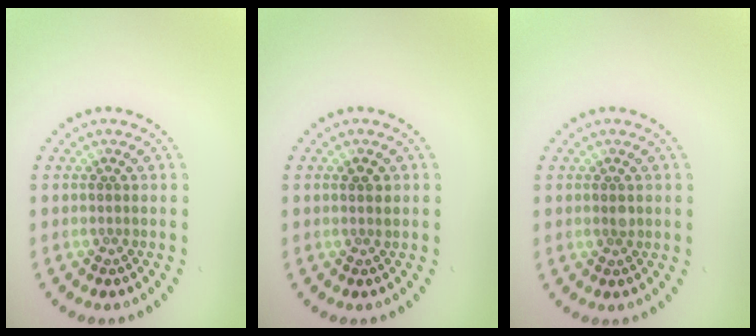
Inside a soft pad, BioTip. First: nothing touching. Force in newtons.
{"total": 1.0, "press": 1.0, "slide": 0.3}
{"total": 0.7, "press": 0.7, "slide": 0.0}